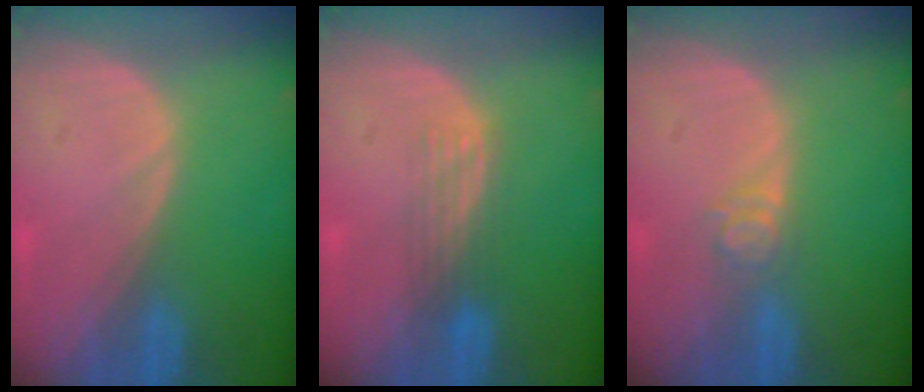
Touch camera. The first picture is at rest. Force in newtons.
{"total": 2.9, "press": 2.8, "slide": 1.0}
{"total": 3.0, "press": 2.5, "slide": 1.7}